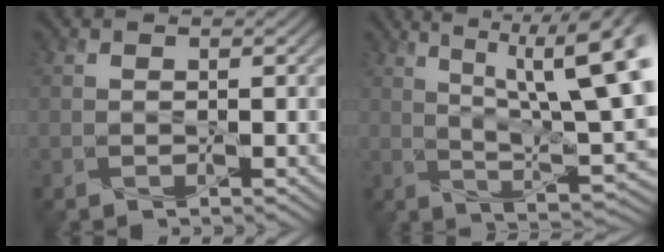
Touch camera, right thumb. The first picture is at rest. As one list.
[{"total": 15.3, "force": [5.5, 4.2, 13.6], "torque": [-0.196, 0.022, 0.083]}]